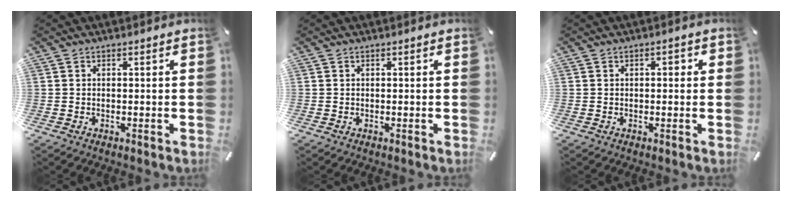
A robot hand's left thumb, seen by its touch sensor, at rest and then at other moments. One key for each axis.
{"total": 0.0}
{"total": 1.4, "fx": -0.1, "fy": 0.8, "fz": 1.2, "tx": -0.025, "ty": 0.006, "tz": -0.004}